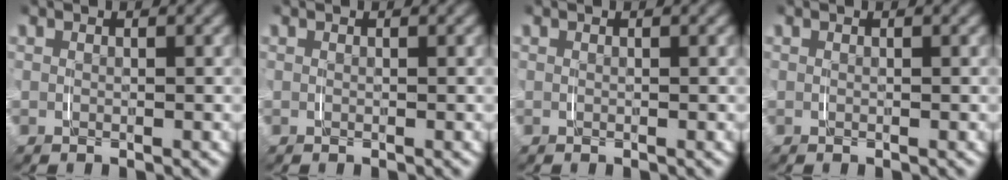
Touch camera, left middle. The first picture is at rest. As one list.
[{"total": 0.0}, {"total": 0.0}, {"total": 0.0}]